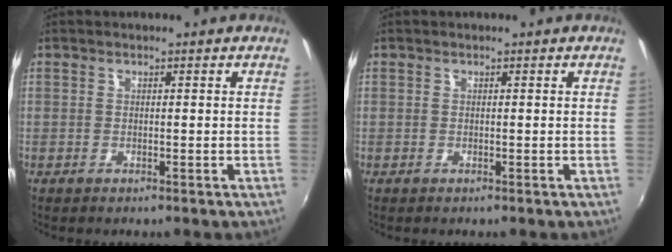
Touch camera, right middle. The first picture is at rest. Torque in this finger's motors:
{"motor_torque": [0.00, 0.00, 0.00, 0.00]}